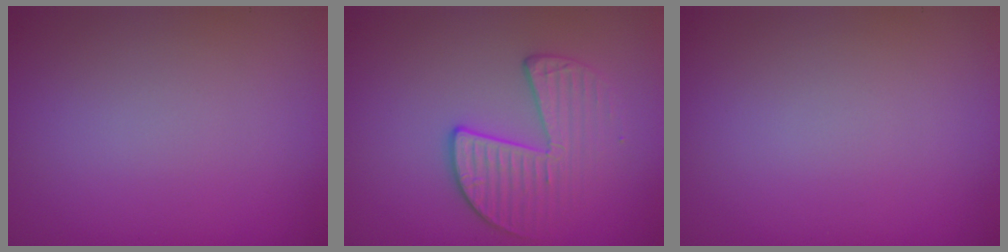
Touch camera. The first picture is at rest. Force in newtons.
{"total": 3.5, "press": 3.1, "slide": 1.8}
{"total": 0.0}